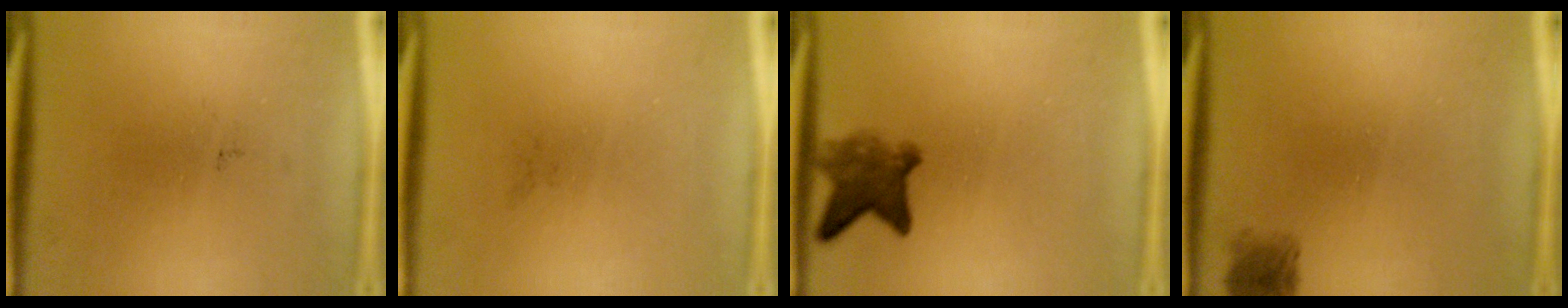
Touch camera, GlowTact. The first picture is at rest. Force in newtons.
{"total": 0.0}
{"total": 5.2}
{"total": 2.1}